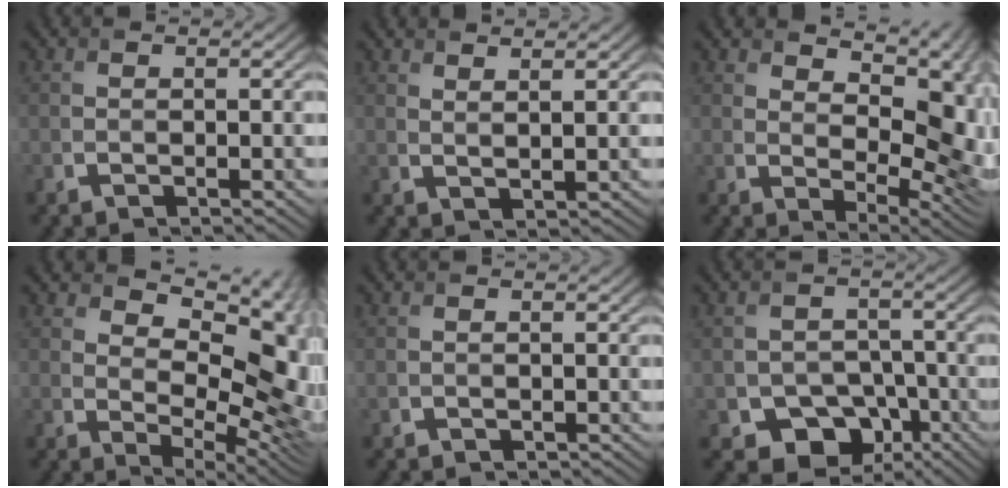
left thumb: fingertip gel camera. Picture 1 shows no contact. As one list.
[{"total": 2.3, "force": [2.1, 0.2, 1.0], "torque": [-0.007, -0.008, 0.039]}, {"total": 12.5, "force": [4.8, 6.3, 9.7], "torque": [-0.129, -0.001, 0.081]}, {"total": 14.0, "force": [4.8, 7.9, 10.6], "torque": [-0.132, 0.004, 0.072]}, {"total": 0.5, "force": [-0.2, 0.1, -0.5], "torque": [0.008, 0.001, -0.002]}, {"total": 7.5, "force": [-4.3, 5.6, 2.8], "torque": [-0.041, -0.014, -0.073]}]